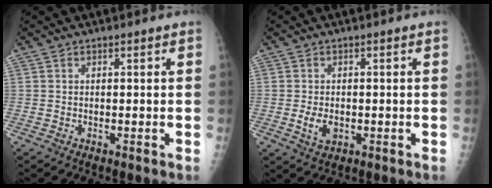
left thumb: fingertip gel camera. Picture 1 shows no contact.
{"total": 3.7, "force": [-1.0, 2.5, 2.6], "torque": [-0.044, -0.003, -0.012]}